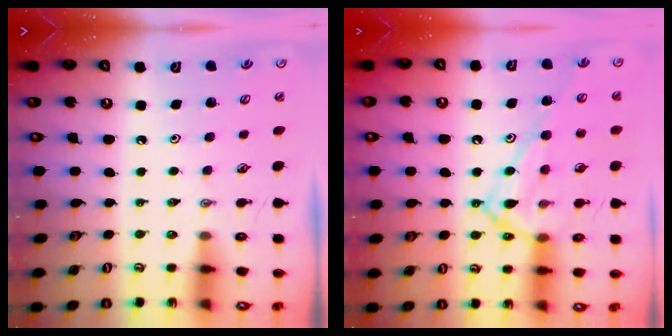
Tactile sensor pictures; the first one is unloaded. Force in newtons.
{"total": 14.8, "press": 14.7, "slide": 1.3}